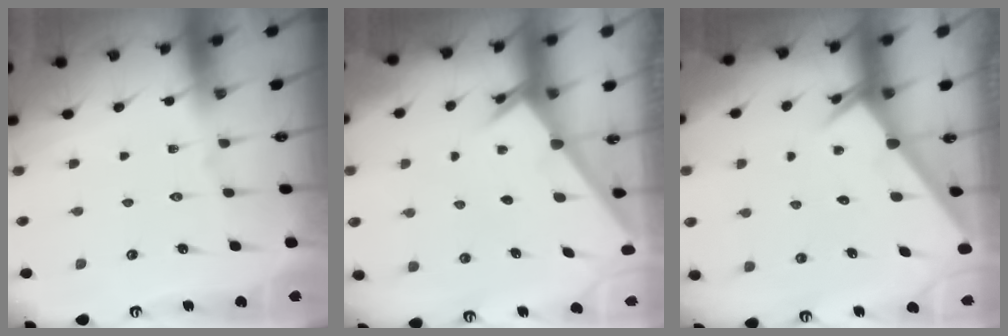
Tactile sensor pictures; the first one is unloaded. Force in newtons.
{"total": 2.6, "press": 2.6, "slide": 0.2}
{"total": 2.5, "press": 2.5, "slide": 0.1}